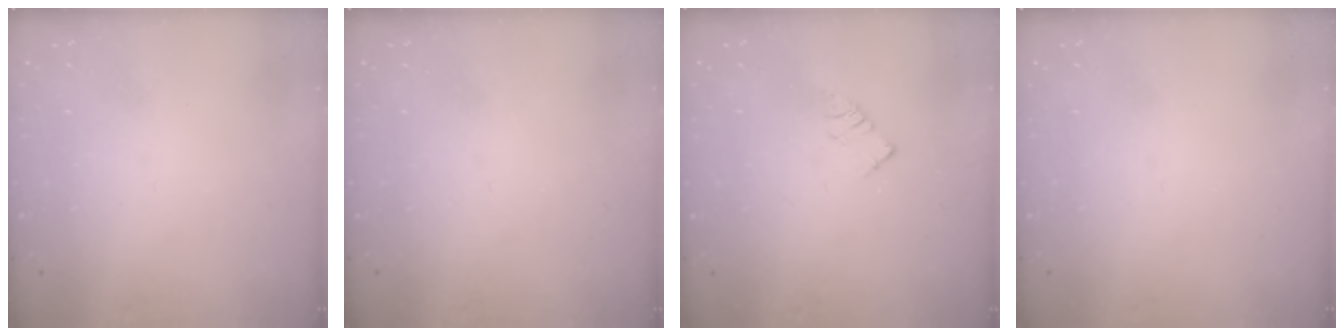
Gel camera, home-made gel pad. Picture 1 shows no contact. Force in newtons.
{"total": 0.0}
{"total": 3.1, "press": 3.1, "slide": 0.2}
{"total": 0.0}